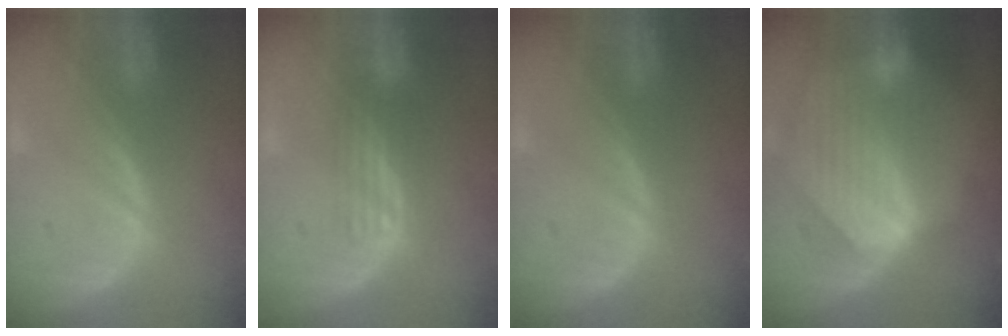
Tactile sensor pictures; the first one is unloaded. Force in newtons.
{"total": 2.9, "press": 2.7, "slide": 1.2}
{"total": 0.0}
{"total": 8.7, "press": 7.9, "slide": 3.7}